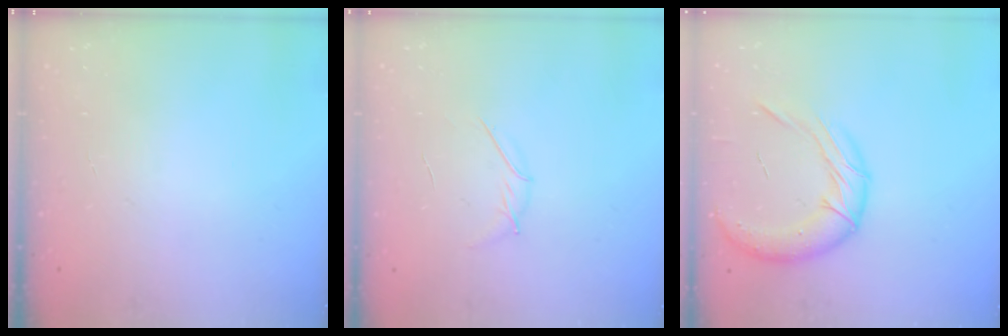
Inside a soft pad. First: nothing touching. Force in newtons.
{"total": 3.8, "press": 3.6, "slide": 1.1}
{"total": 16.1, "press": 15.9, "slide": 2.5}